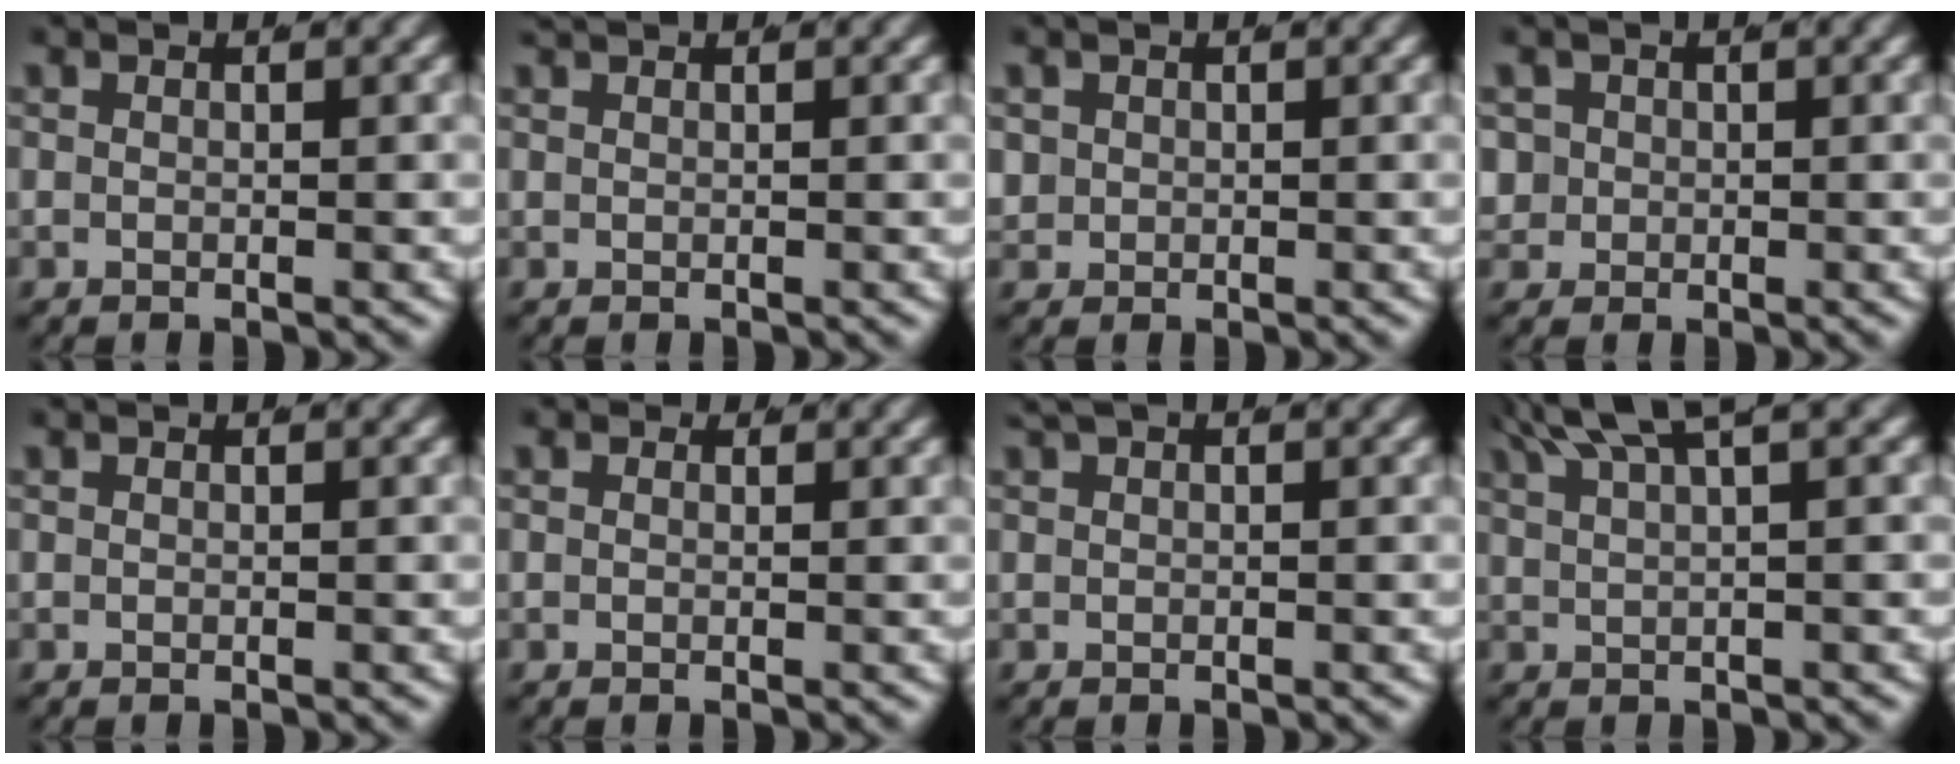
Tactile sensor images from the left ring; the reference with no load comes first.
{"total": 0.8, "force": [0.6, -0.6, 0.1], "torque": [0.002, 0.000, 0.013]}
{"total": 1.9, "force": [0.2, 1.8, 0.6], "torque": [-0.029, -0.013, 0.011]}
{"total": 3.3, "force": [0.2, 3.1, 1.1], "torque": [-0.038, -0.016, 0.011]}
{"total": 0.0}
{"total": 0.6, "force": [0.3, 0.5, 0.2], "torque": [-0.002, -0.005, 0.006]}
{"total": 0.8, "force": [0.6, -0.2, 0.4], "torque": [-0.010, 0.004, 0.013]}
{"total": 4.3, "force": [3.3, 0.5, 2.7], "torque": [-0.036, 0.016, 0.056]}